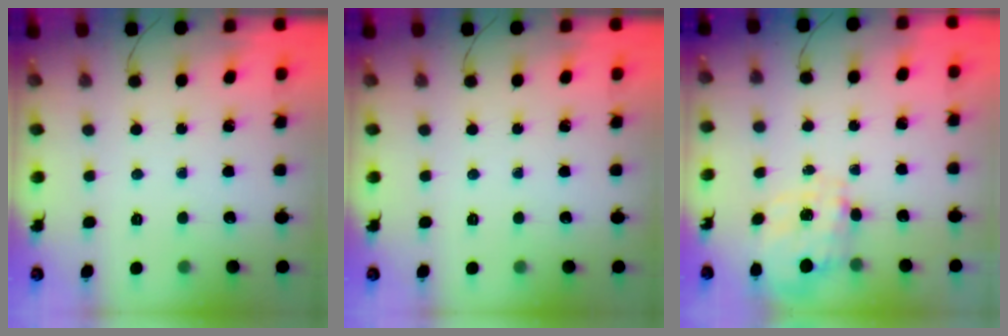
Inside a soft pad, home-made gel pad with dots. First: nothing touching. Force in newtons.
{"total": 0.0}
{"total": 3.5, "press": 3.3, "slide": 1.0}